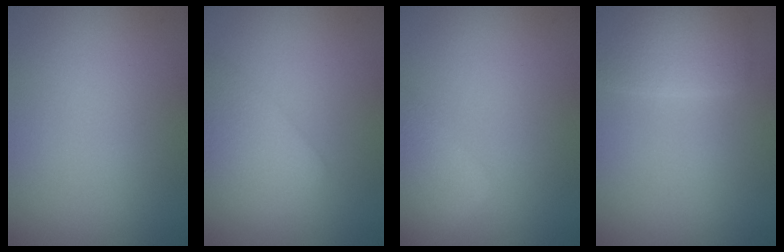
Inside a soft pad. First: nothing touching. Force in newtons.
{"total": 3.1, "press": 3.1, "slide": 0.3}
{"total": 4.6, "press": 4.6, "slide": 0.2}
{"total": 3.0, "press": 3.0, "slide": 0.1}